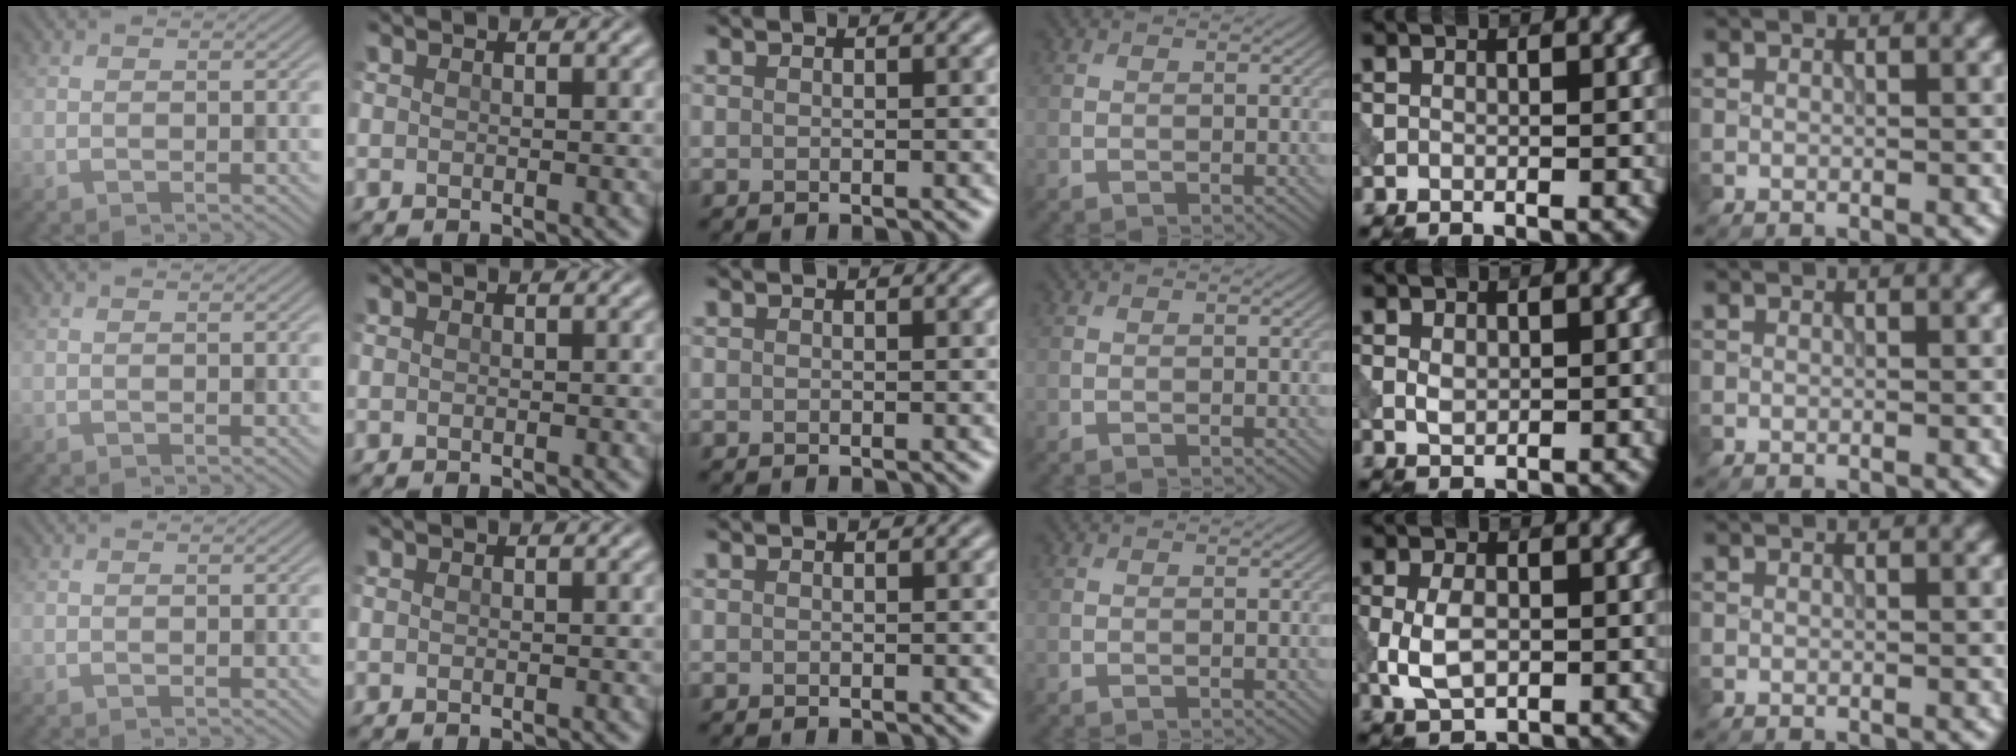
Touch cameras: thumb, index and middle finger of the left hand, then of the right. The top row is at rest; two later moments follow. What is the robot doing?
{"motion": "press", "object": "tv remote"}